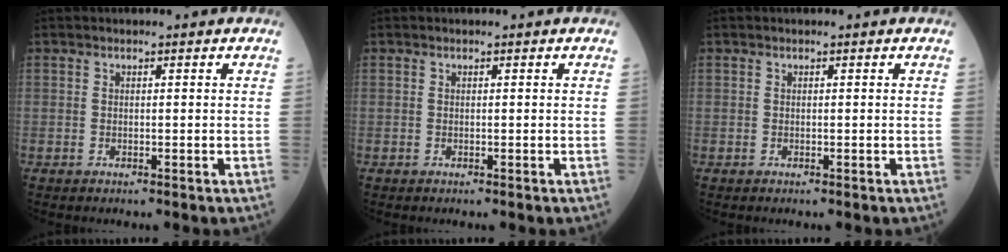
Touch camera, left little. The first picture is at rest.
{"total": 0.0}
{"total": 0.0}